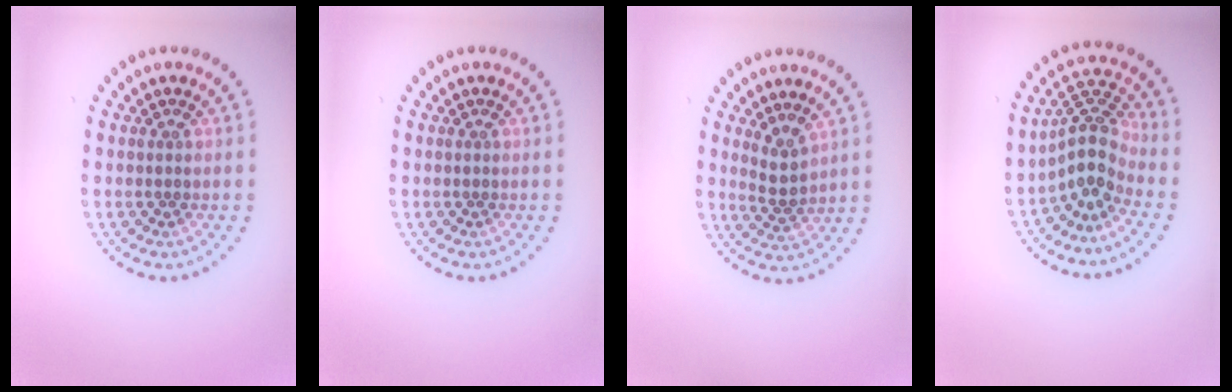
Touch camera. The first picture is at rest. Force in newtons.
{"total": 0.0}
{"total": 2.1, "press": 1.7, "slide": 1.2}
{"total": 3.8, "press": 2.8, "slide": 2.6}